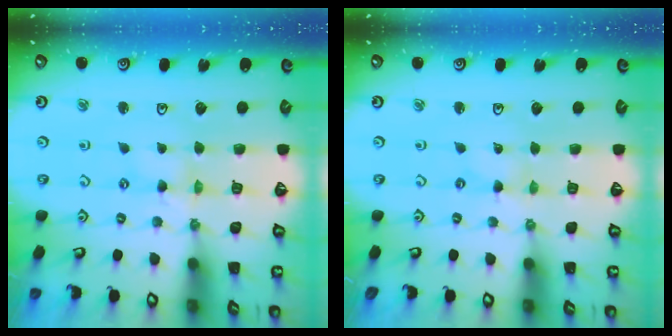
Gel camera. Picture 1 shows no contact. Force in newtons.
{"total": 0.0}